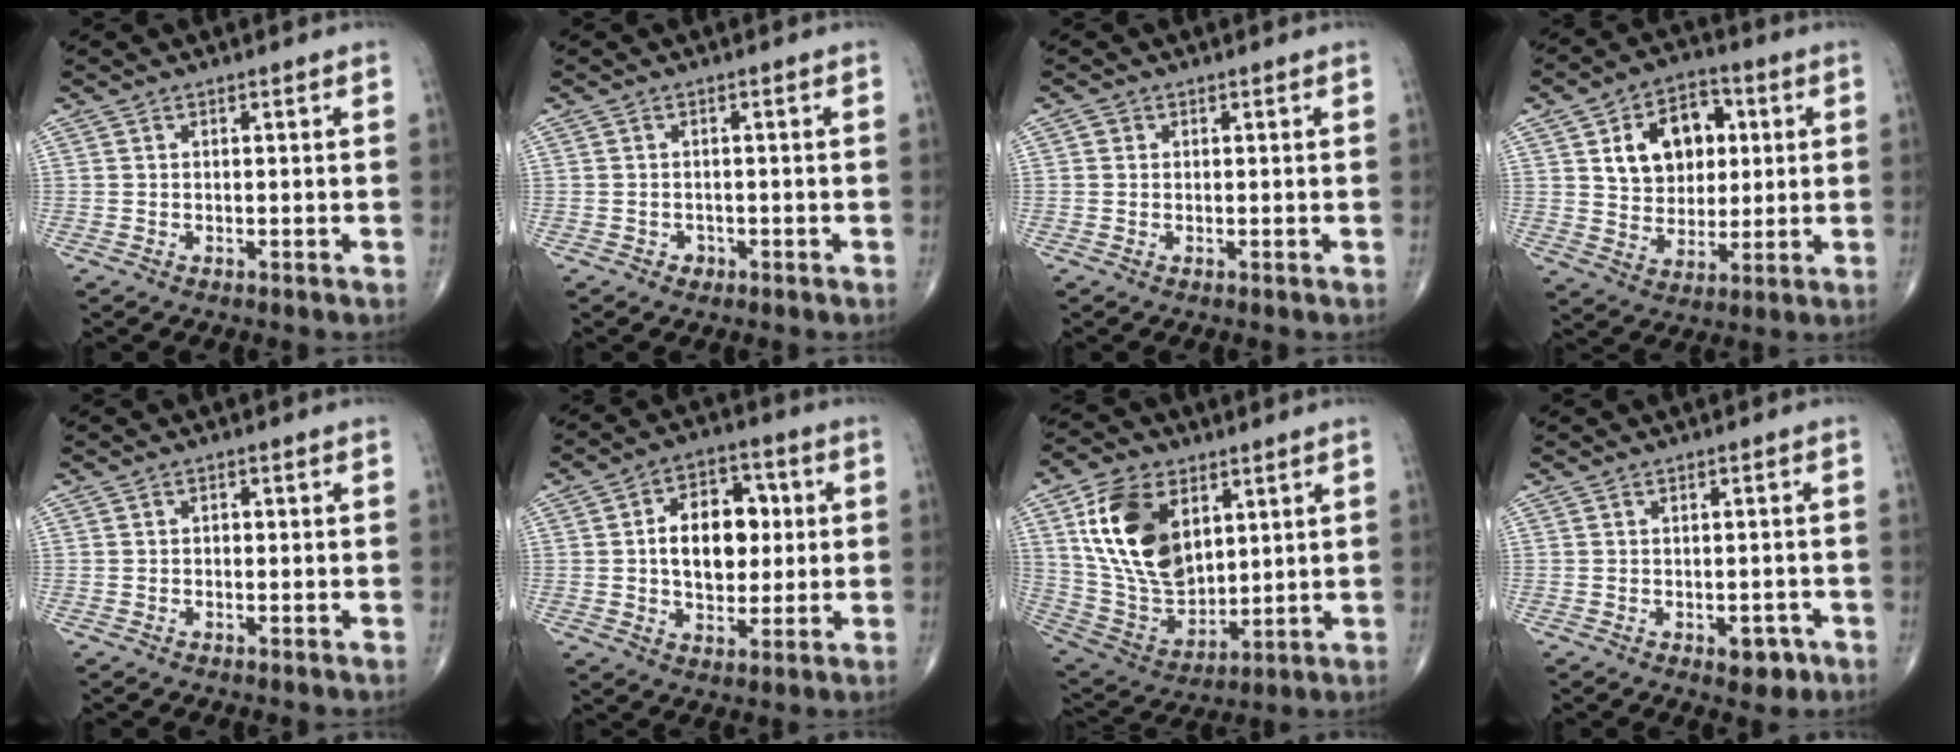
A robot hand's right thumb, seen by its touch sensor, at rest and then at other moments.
{"total": 1.3, "force": [-0.7, 1.0, 0.3], "torque": [0.001, 0.006, -0.011]}
{"total": 1.0, "force": [0.2, 0.9, 0.3], "torque": [0.002, 0.002, 0.001]}
{"total": 13.7, "force": [3.7, 9.9, 8.7], "torque": [-0.093, 0.000, 0.062]}
{"total": 0.8, "force": [0.0, 0.6, 0.5], "torque": [-0.004, 0.002, -0.002]}
{"total": 13.3, "force": [1.3, 8.7, 9.9], "torque": [-0.114, 0.014, 0.021]}
{"total": 18.9, "force": [6.6, 11.8, 13.3], "torque": [-0.225, -0.029, 0.134]}
{"total": 3.7, "force": [-1.6, 2.2, 2.5], "torque": [-0.012, 0.006, -0.016]}